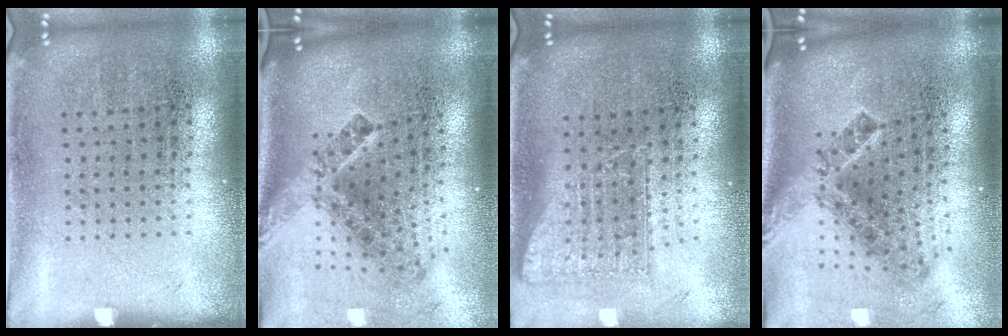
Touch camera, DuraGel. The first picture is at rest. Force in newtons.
{"total": 2.9, "press": 1.7, "slide": 2.3}
{"total": 1.7, "press": 1.3, "slide": 1.2}
{"total": 2.2, "press": 1.4, "slide": 1.7}